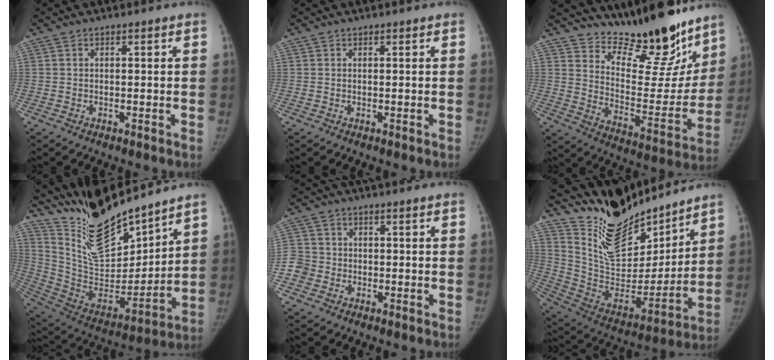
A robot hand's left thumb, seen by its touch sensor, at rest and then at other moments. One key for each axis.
{"total": 0.0}
{"total": 21.5, "fx": 18.0, "fy": 7.4, "fz": 9.2, "tx": -0.076, "ty": -0.131, "tz": 0.267}
{"total": 19.4, "fx": 17.1, "fy": 4.5, "fz": 8.1, "tx": -0.100, "ty": -0.115, "tz": 0.319}
{"total": 4.3, "fx": -1.5, "fy": 4.0, "fz": 0.6, "tx": 0.009, "ty": 0.014, "tz": -0.037}
{"total": 21.5, "fx": 18.5, "fy": 7.7, "fz": 7.9, "tx": -0.083, "ty": -0.109, "tz": 0.327}